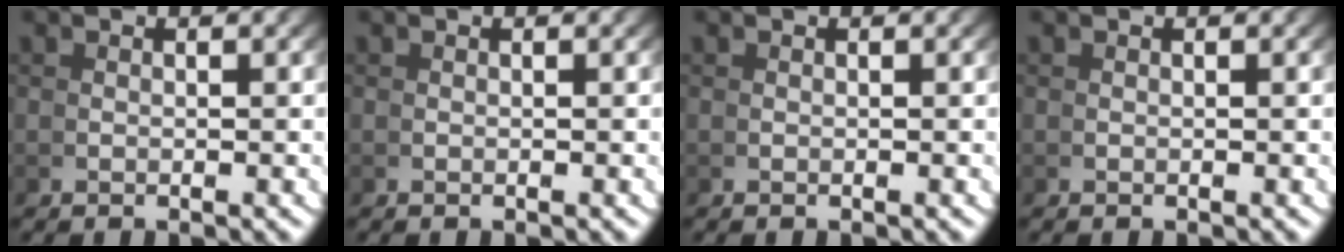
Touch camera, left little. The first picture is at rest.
{"total": 0.0}
{"total": 0.0}
{"total": 0.0}